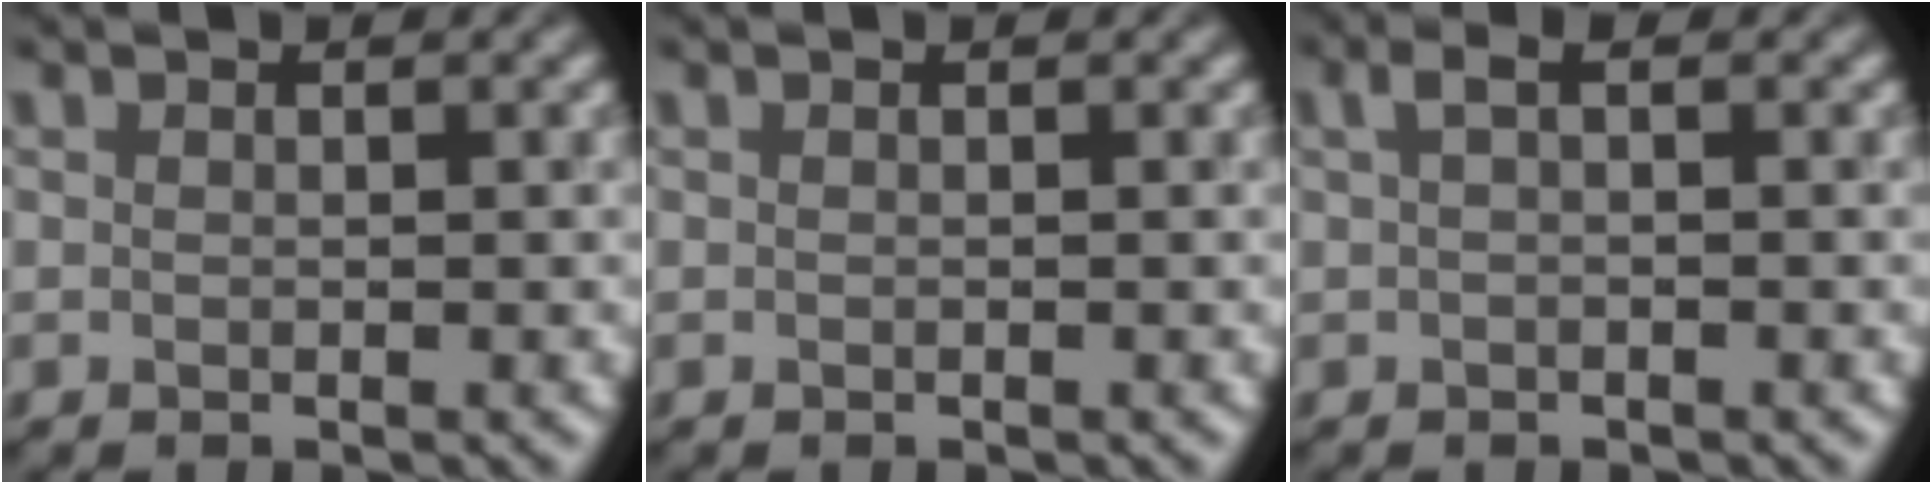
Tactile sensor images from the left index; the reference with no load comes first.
{"total": 0.0}
{"total": 1.0, "force": [0.4, 0.1, 0.9], "torque": [-0.017, 0.011, 0.009]}